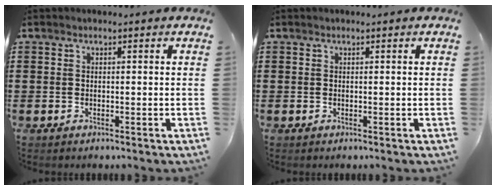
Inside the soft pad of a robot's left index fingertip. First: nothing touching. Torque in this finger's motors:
{"motor_torque": [-0.05, -0.03, 0.02, 0.00]}